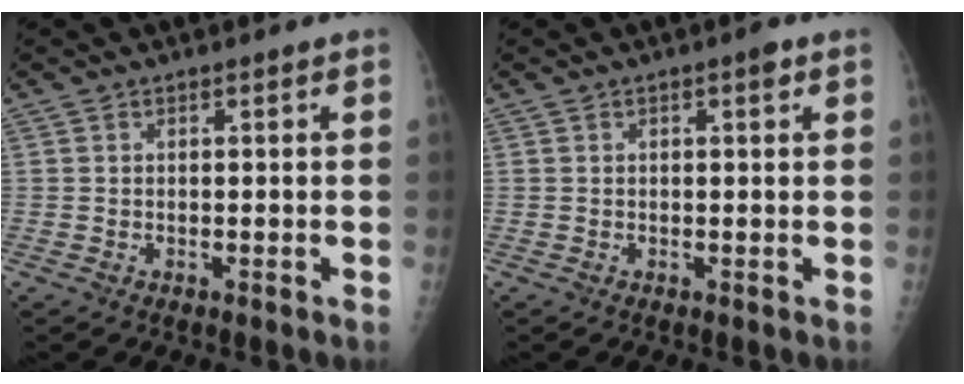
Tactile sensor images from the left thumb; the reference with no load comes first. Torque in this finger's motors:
{"motor_torque": [0.26, 0.15, 0.34, 0.22, 0.00]}